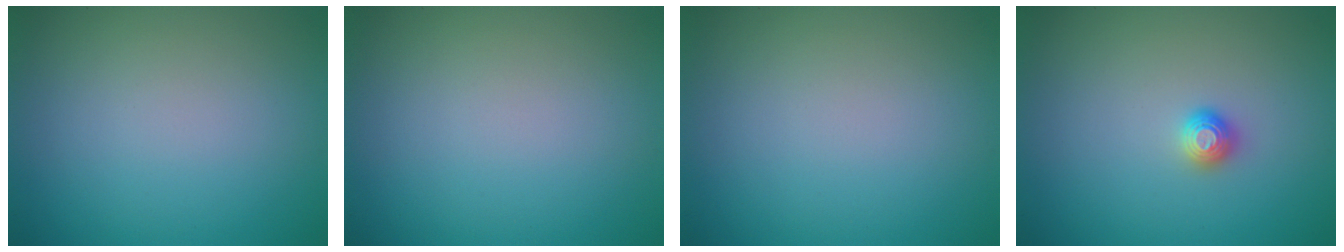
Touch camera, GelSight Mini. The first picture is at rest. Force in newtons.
{"total": 0.0}
{"total": 0.0}
{"total": 1.1, "press": 1.1, "slide": 0.1}